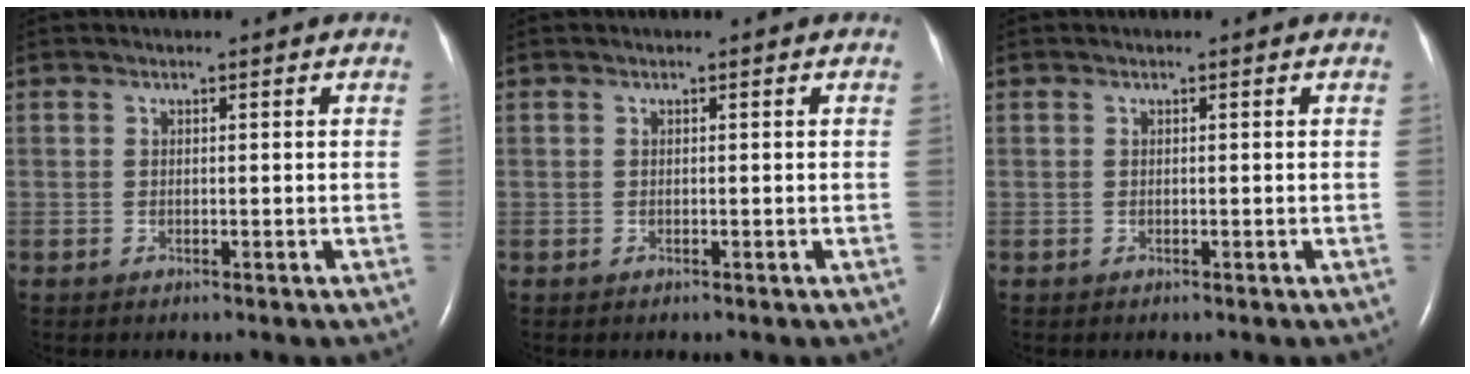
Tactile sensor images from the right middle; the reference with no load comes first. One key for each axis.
{"total": 0.0}
{"total": 0.0}